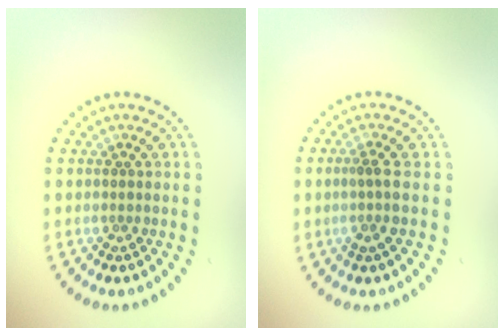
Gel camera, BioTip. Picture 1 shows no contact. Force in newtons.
{"total": 1.9, "press": 1.5, "slide": 1.1}